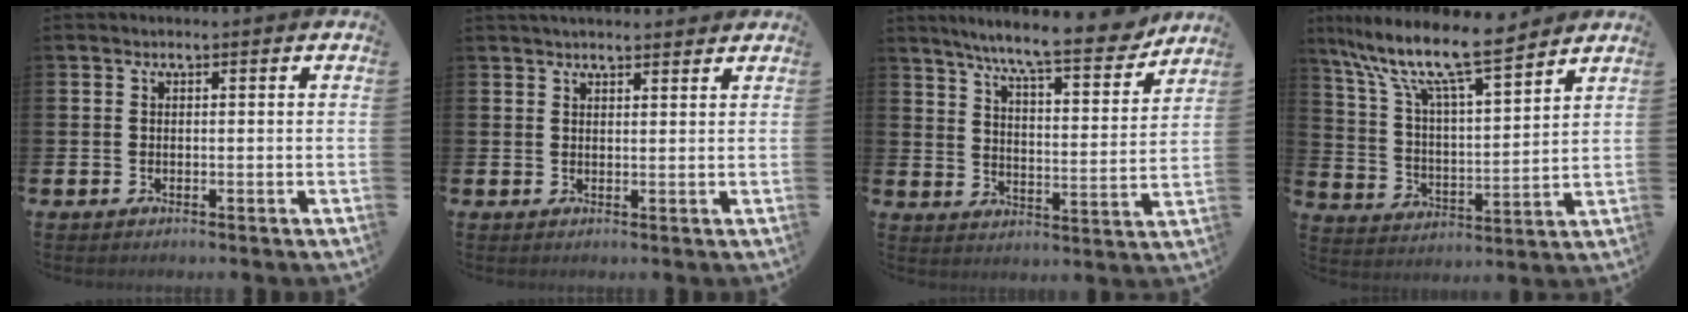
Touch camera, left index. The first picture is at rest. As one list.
[{"total": 2.4, "force": [2.4, 0.3, 0.5], "torque": [-0.001, -0.010, 0.040]}, {"total": 9.9, "force": [8.8, 0.5, 4.4], "torque": [-0.100, -0.053, 0.148]}, {"total": 11.6, "force": [10.0, 1.8, 5.6], "torque": [-0.135, -0.061, 0.169]}]